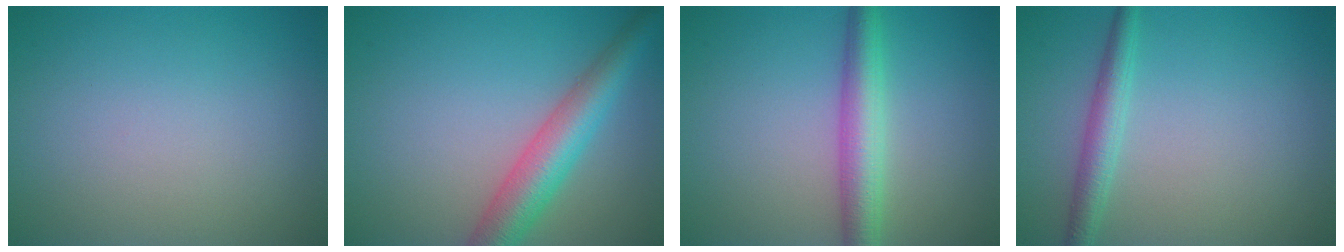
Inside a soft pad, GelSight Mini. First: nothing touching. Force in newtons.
{"total": 5.5, "press": 5.5, "slide": 0.2}
{"total": 4.2, "press": 4.2, "slide": 0.0}
{"total": 2.4, "press": 2.4, "slide": 0.1}